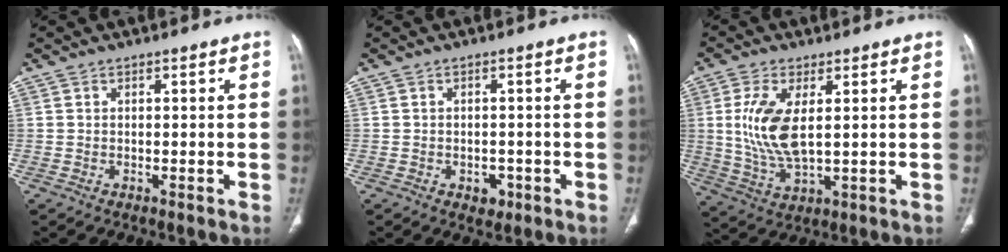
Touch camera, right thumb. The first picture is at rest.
{"total": 2.7, "force": [-1.2, 1.9, 1.4], "torque": [-0.007, 0.003, -0.010]}
{"total": 10.8, "force": [1.8, 4.8, 9.5], "torque": [-0.205, -0.014, 0.044]}